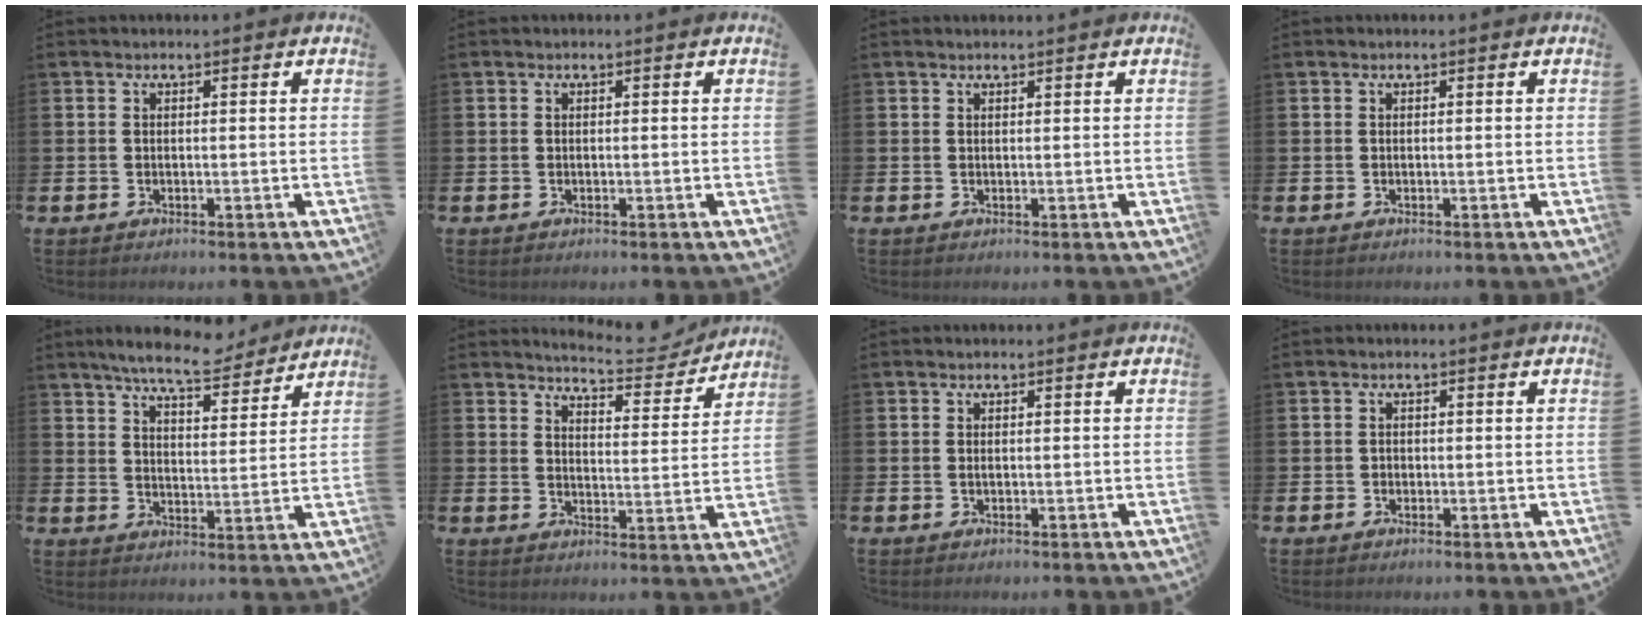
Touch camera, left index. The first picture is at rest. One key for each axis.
{"total": 0.0}
{"total": 0.6, "fx": 0.6, "fy": 0.0, "fz": 0.1, "tx": 0.000, "ty": 0.000, "tz": 0.010}
{"total": 0.0}
{"total": 7.8, "fx": 7.3, "fy": 0.9, "fz": 2.4, "tx": -0.058, "ty": -0.039, "tz": 0.129}
{"total": 5.9, "fx": 5.9, "fy": 0.5, "fz": 0.8, "tx": -0.029, "ty": -0.042, "tz": 0.101}
{"total": 0.0}
{"total": 0.7, "fx": -0.2, "fy": 0.6, "fz": 0.1, "tx": -0.001, "ty": 0.004, "tz": -0.005}